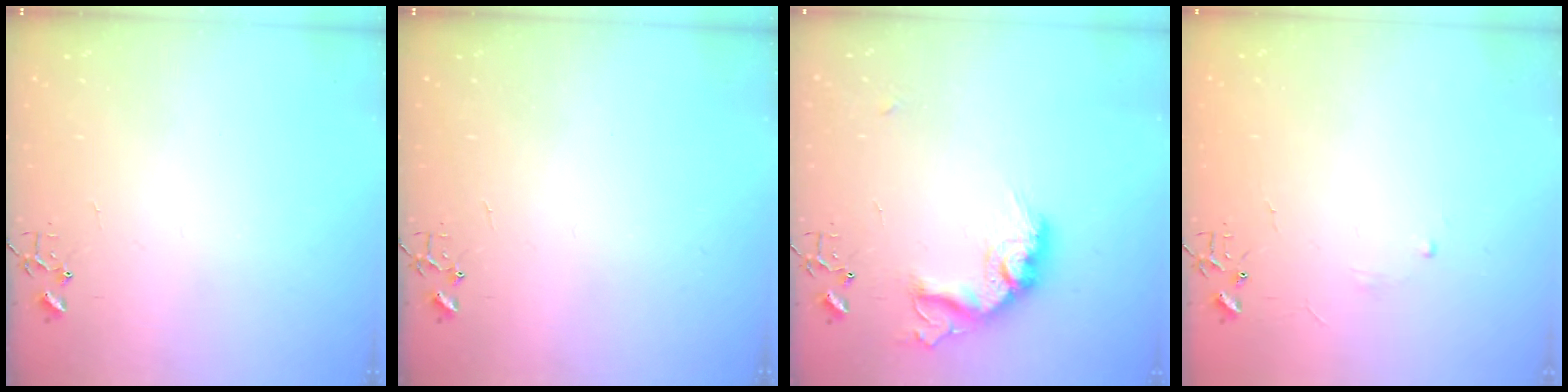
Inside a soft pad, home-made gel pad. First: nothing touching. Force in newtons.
{"total": 0.0}
{"total": 16.9, "press": 16.9, "slide": 1.2}
{"total": 2.9, "press": 2.8, "slide": 0.5}